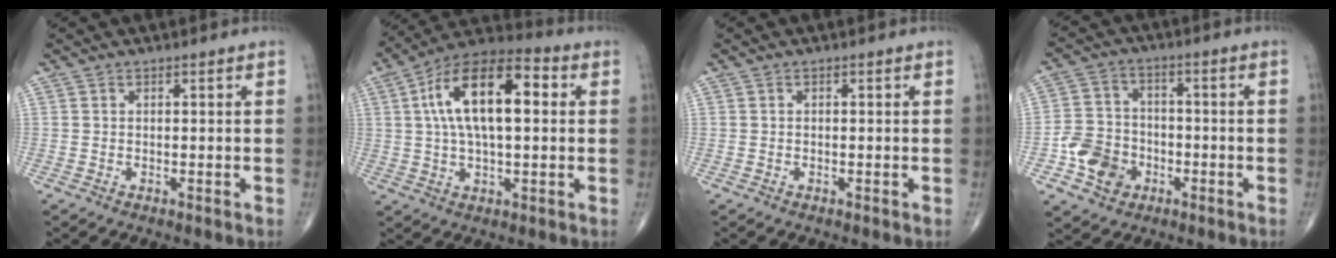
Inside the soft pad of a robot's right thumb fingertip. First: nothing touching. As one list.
[{"total": 17.6, "force": [3.2, 8.0, 15.4], "torque": [-0.262, 0.028, 0.046]}, {"total": 0.0}, {"total": 9.1, "force": [-3.5, 7.5, 3.9], "torque": [-0.045, 0.022, -0.063]}]